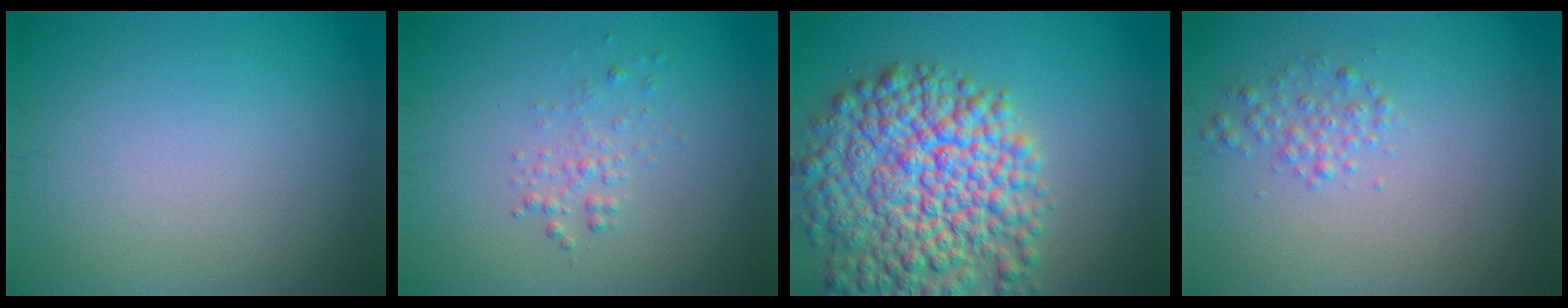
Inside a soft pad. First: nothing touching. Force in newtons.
{"total": 1.4, "press": 1.4, "slide": 0.0}
{"total": 11.4, "press": 11.4, "slide": 0.6}
{"total": 1.5, "press": 1.5, "slide": 0.0}